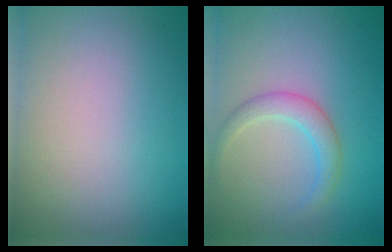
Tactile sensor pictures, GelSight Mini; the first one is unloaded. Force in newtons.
{"total": 2.3, "press": 2.3, "slide": 0.0}